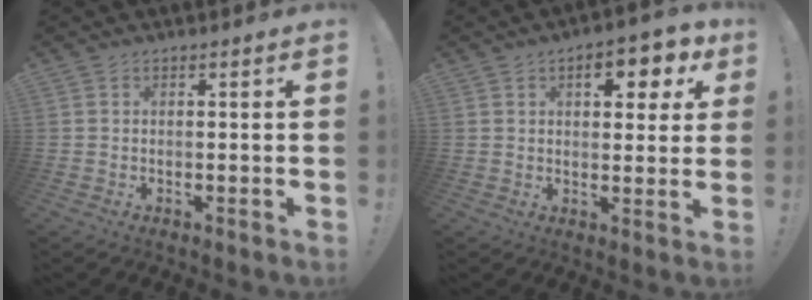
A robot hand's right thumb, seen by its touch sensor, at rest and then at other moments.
{"total": 8.8, "force": [3.6, 4.4, 6.8], "torque": [-0.073, -0.011, 0.054]}